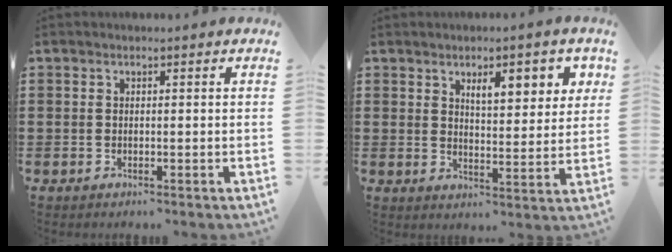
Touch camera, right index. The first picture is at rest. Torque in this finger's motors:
{"motor_torque": [0.40, 0.02, 0.34, 0.12]}